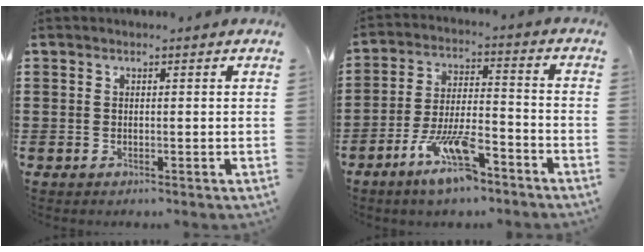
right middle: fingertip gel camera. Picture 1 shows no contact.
{"total": 10.0, "force": [-6.5, 2.9, 7.0], "torque": [-0.140, 0.003, -0.121]}